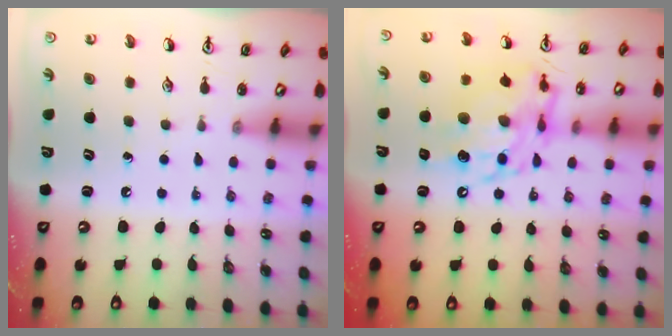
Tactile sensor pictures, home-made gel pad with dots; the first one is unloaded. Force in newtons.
{"total": 13.7, "press": 13.6, "slide": 1.2}